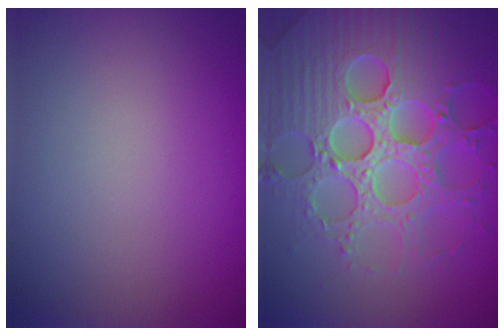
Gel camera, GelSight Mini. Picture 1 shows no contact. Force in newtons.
{"total": 8.0, "press": 7.8, "slide": 1.7}